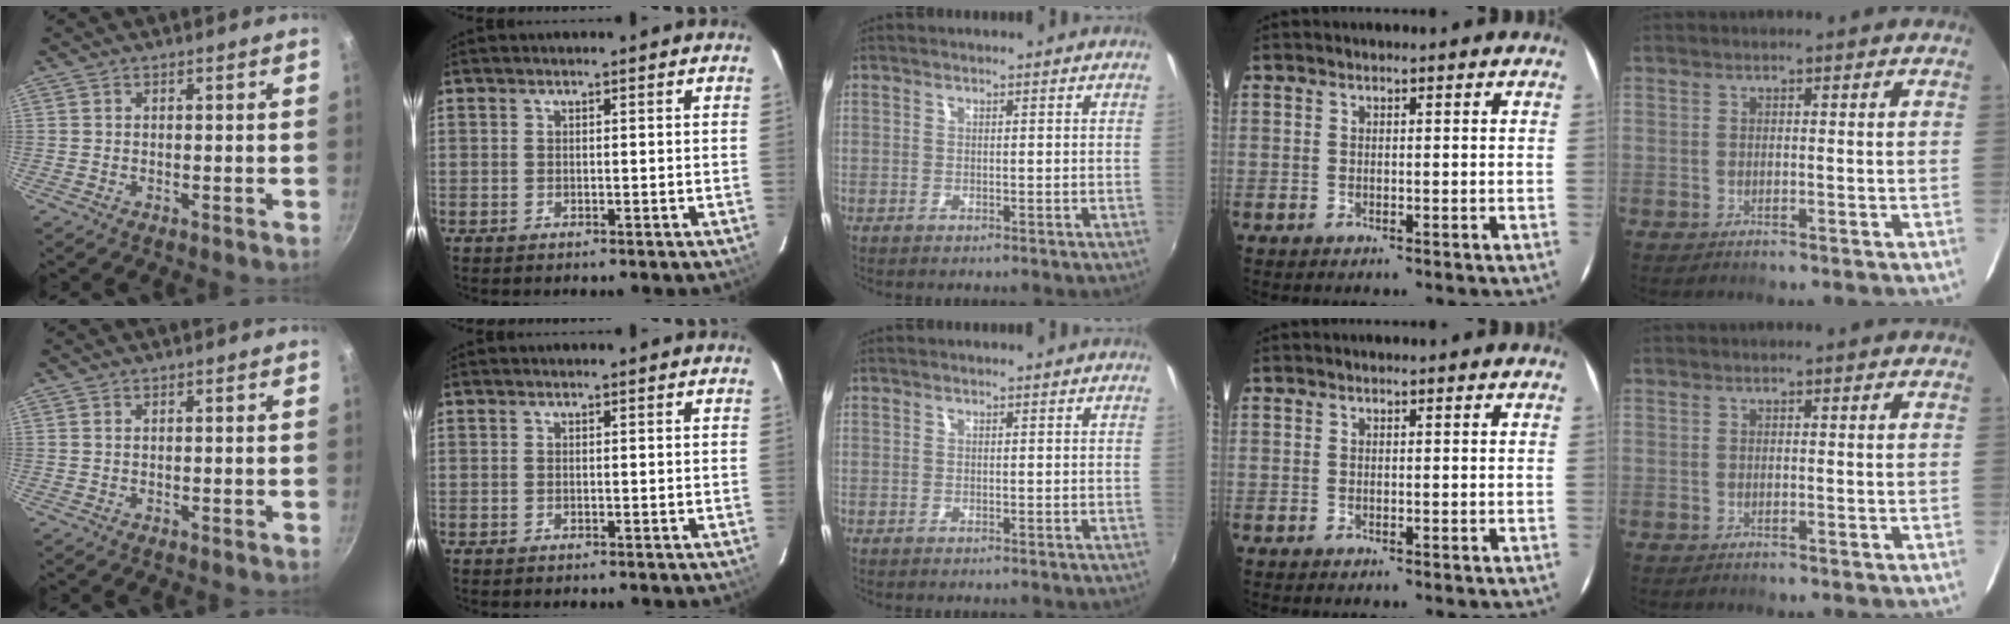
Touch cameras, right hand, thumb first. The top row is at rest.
{}